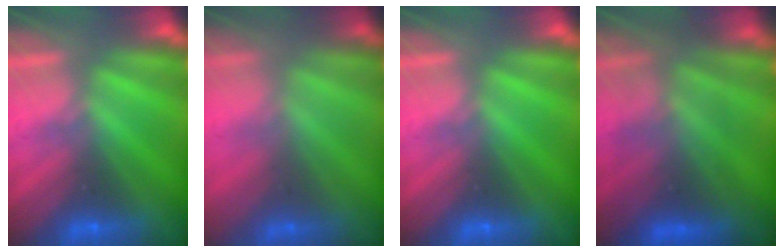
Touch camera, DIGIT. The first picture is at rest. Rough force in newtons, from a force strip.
{"total": 1.4}
{"total": 0.0}
{"total": 4.4}